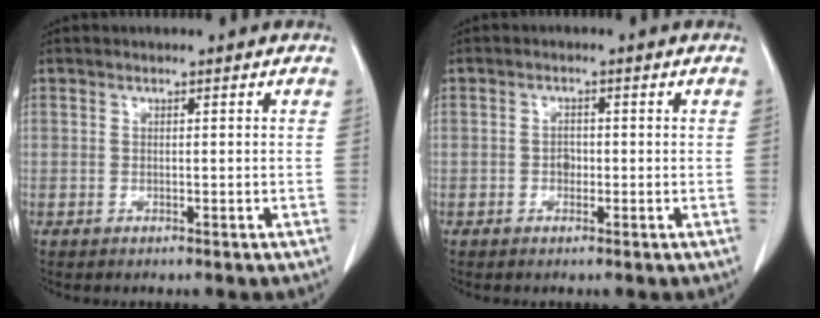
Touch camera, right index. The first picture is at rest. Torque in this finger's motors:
{"motor_torque": [0.24, -0.17, 0.09, 0.03]}